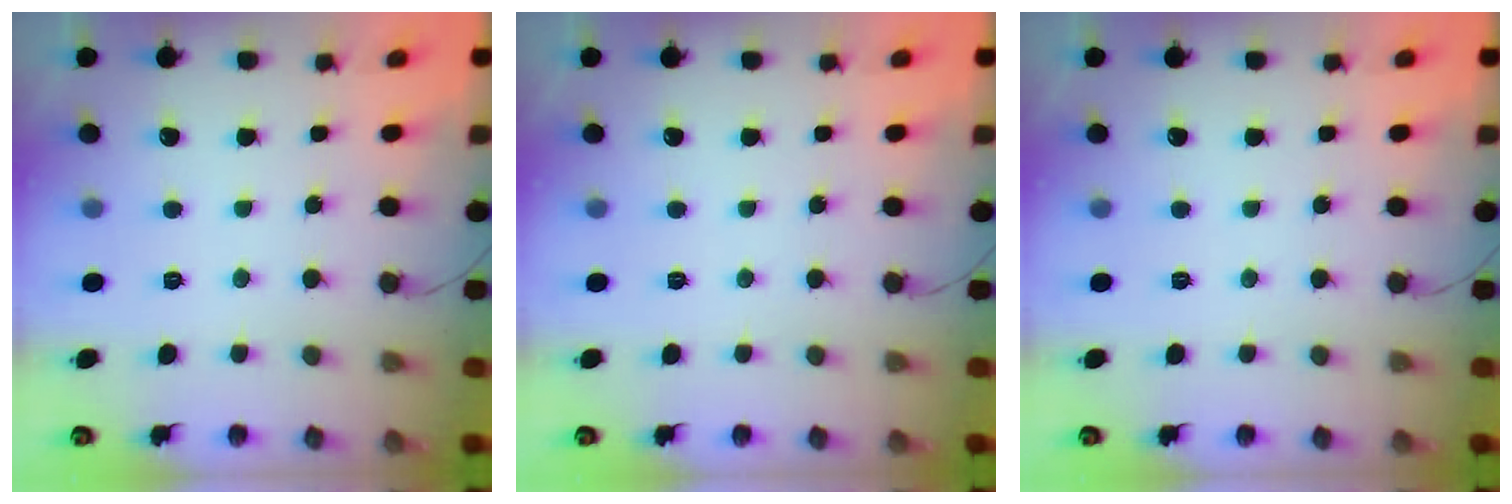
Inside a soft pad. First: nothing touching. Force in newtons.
{"total": 0.0}
{"total": 0.0}